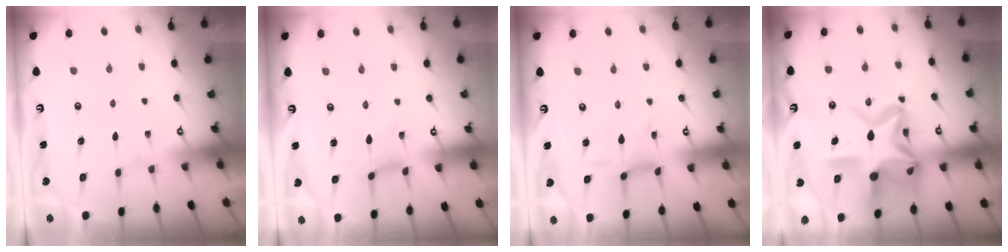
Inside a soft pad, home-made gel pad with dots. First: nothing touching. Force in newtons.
{"total": 0.0}
{"total": 1.9, "press": 1.9, "slide": 0.4}
{"total": 20.8, "press": 20.6, "slide": 2.5}